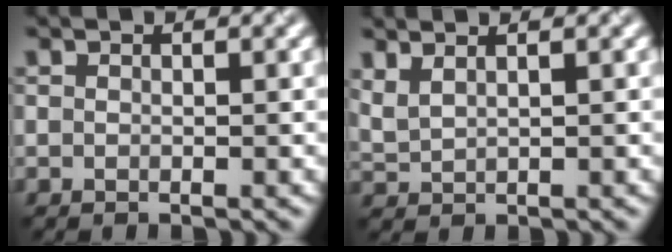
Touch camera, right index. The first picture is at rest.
{"total": 2.4, "force": [1.7, 0.8, 1.4], "torque": [-0.038, 0.008, 0.033]}